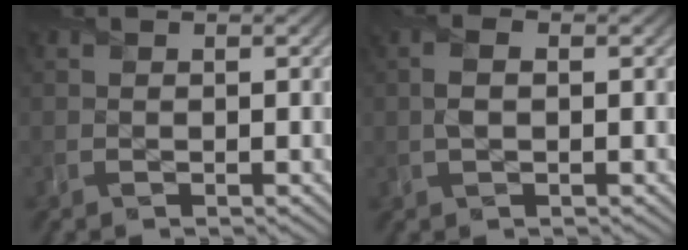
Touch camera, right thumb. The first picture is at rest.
{"total": 1.9, "force": [0.1, 1.0, 1.6], "torque": [-0.039, 0.002, -0.001]}